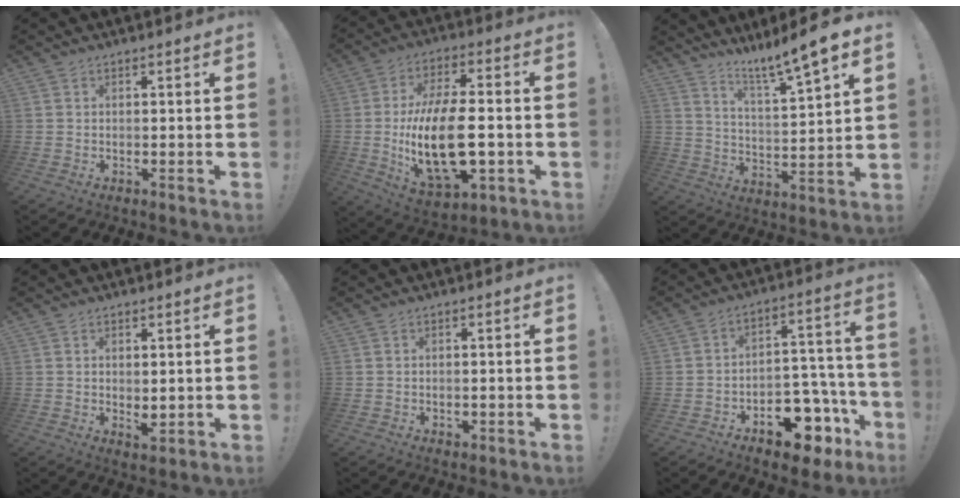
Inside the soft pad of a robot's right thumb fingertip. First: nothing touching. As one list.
[{"total": 21.9, "force": [-3.1, 11.0, 18.7], "torque": [-0.349, -0.002, -0.048]}, {"total": 10.1, "force": [8.2, -0.5, 6.0], "torque": [-0.108, -0.068, 0.130]}, {"total": 2.9, "force": [0.5, 1.6, 2.4], "torque": [-0.026, -0.005, 0.011]}, {"total": 1.1, "force": [-0.4, 1.0, 0.2], "torque": [0.007, 0.000, -0.009]}, {"total": 14.4, "force": [-9.5, 7.9, 7.3], "torque": [-0.046, 0.081, -0.148]}]